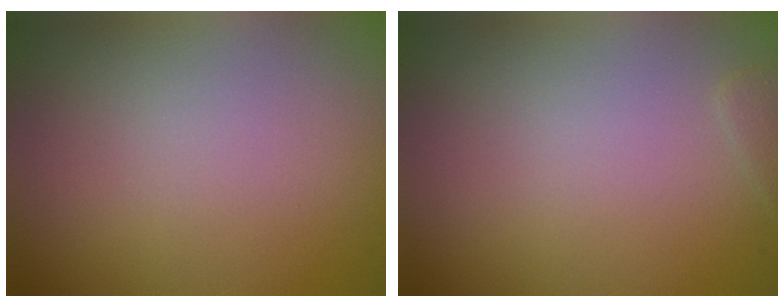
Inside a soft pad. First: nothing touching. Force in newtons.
{"total": 0.6, "press": 0.6, "slide": 0.1}